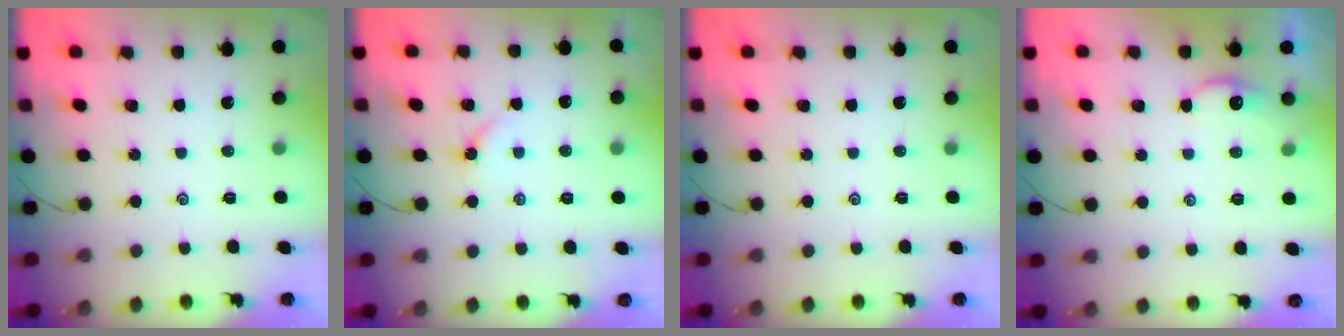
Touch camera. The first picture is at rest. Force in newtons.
{"total": 3.5, "press": 3.5, "slide": 0.6}
{"total": 0.0}
{"total": 2.6, "press": 2.6, "slide": 0.3}